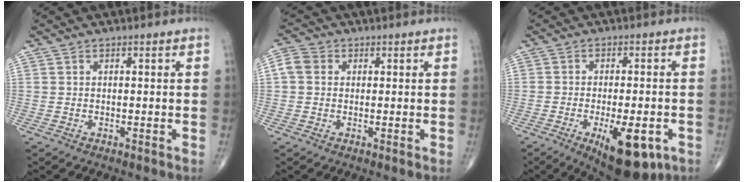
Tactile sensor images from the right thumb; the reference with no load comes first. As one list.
[{"total": 3.6, "force": [0.5, 3.1, 1.8], "torque": [-0.035, 0.011, 0.003]}, {"total": 12.6, "force": [-5.1, 5.0, 10.3], "torque": [-0.134, 0.001, -0.064]}]